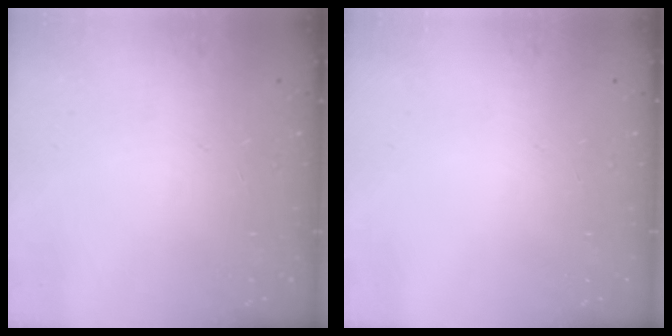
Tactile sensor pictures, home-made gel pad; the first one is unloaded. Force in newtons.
{"total": 0.0}